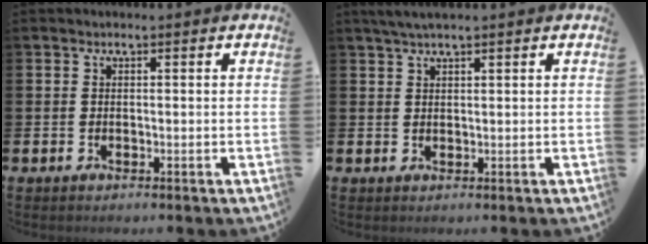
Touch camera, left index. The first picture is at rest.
{"total": 2.2, "force": [1.7, 0.3, 1.4], "torque": [-0.030, 0.005, 0.031]}